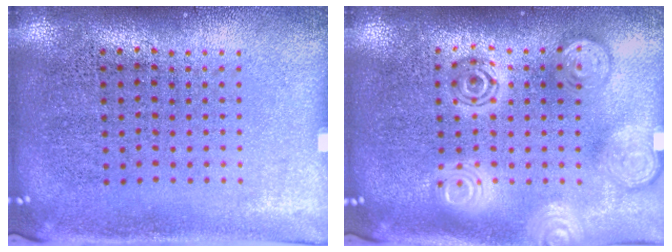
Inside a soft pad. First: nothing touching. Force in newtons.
{"total": 2.0, "press": 2.0, "slide": 0.2}